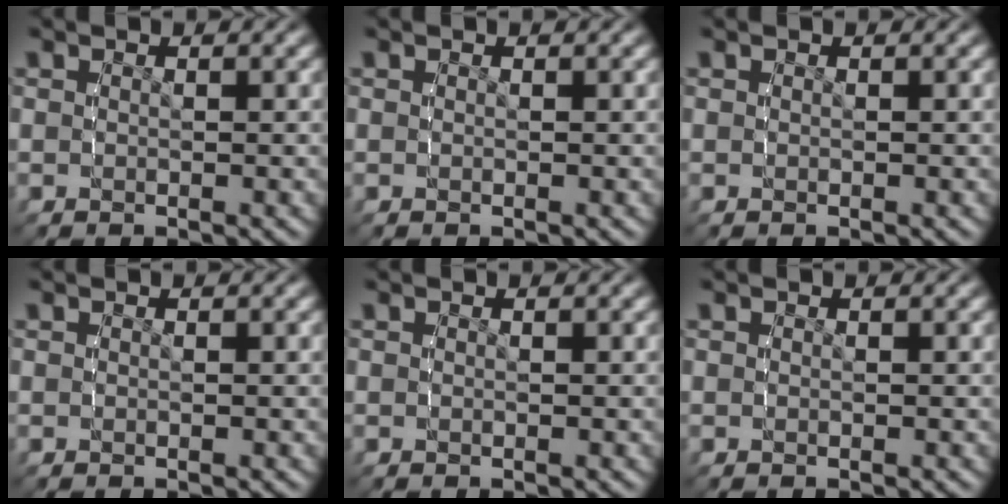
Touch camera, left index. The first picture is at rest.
{"total": 0.0}
{"total": 0.0}
{"total": 0.0}
{"total": 0.0}
{"total": 0.0}